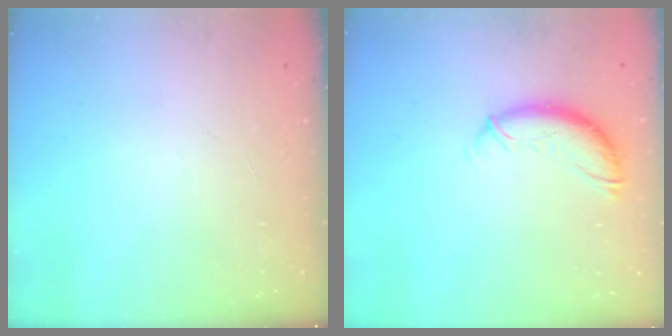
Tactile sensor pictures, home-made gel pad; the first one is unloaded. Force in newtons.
{"total": 10.3, "press": 10.2, "slide": 0.7}